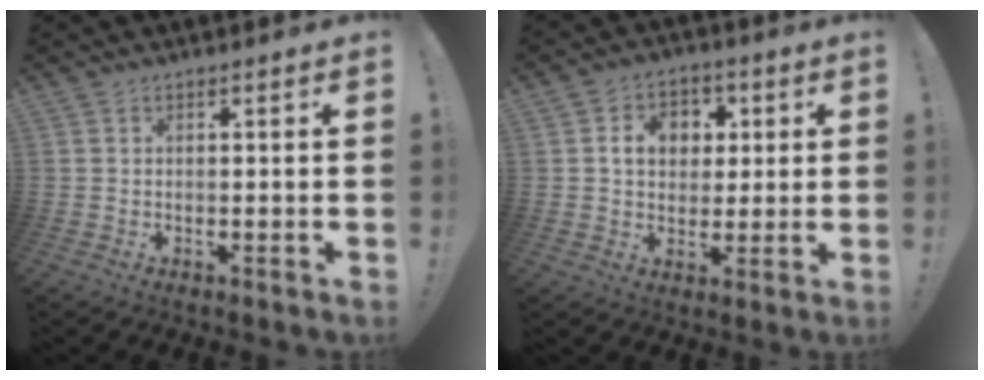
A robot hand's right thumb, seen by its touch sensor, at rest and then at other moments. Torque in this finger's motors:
{"motor_torque": [1.21, 1.40, 0.29, -0.23, 0.01]}